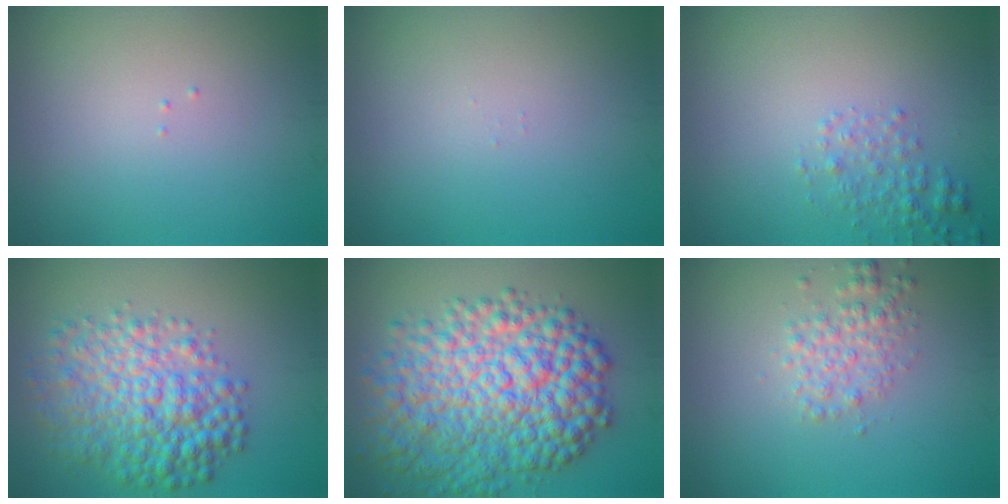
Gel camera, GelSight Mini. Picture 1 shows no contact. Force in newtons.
{"total": 0.0}
{"total": 1.9, "press": 1.9, "slide": 0.1}
{"total": 7.0, "press": 7.0, "slide": 0.1}
{"total": 11.7, "press": 11.7, "slide": 0.2}
{"total": 2.5, "press": 2.5, "slide": 0.0}